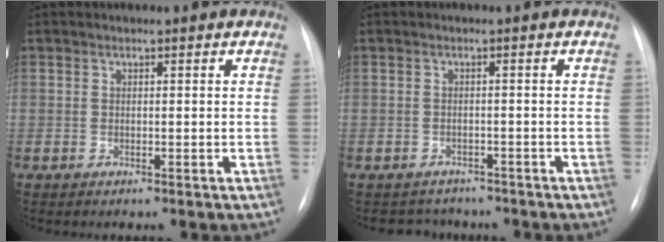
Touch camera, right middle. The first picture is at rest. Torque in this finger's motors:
{"motor_torque": [0.22, -0.23, -0.02, -0.01]}